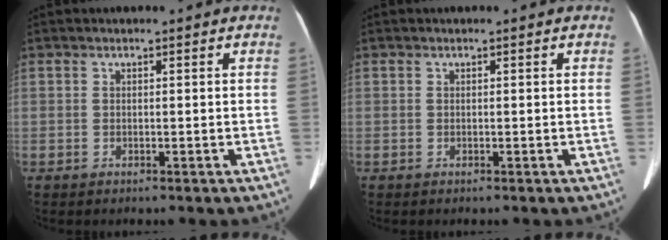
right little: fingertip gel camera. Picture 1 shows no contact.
{"total": 0.0}